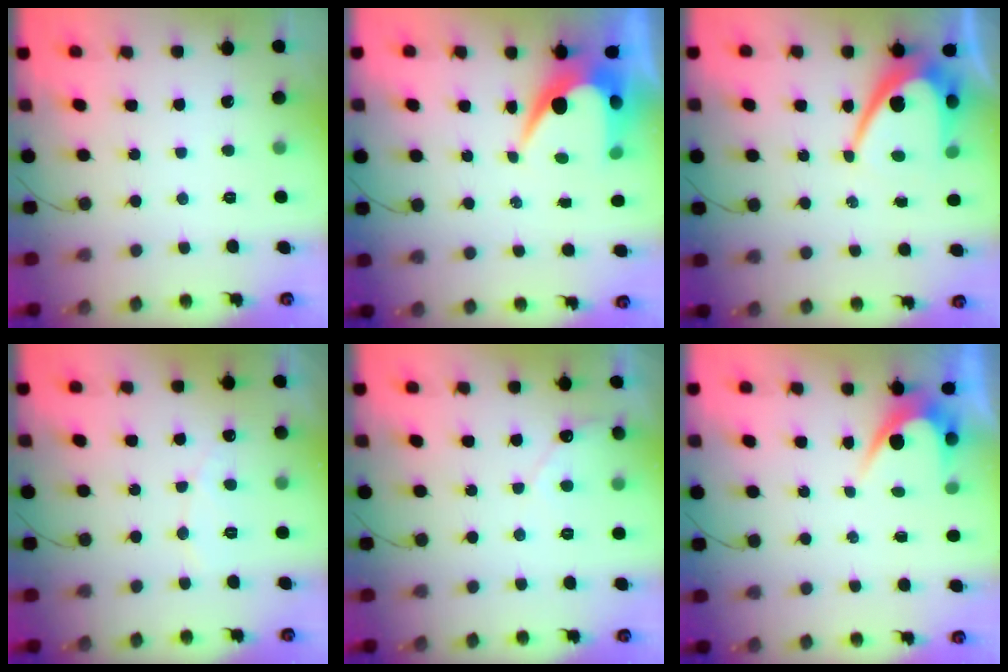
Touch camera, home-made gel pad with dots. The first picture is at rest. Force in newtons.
{"total": 8.2, "press": 8.1, "slide": 0.5}
{"total": 10.7, "press": 10.6, "slide": 0.9}
{"total": 4.5, "press": 4.5, "slide": 0.3}
{"total": 4.5, "press": 4.5, "slide": 0.4}
{"total": 3.8, "press": 3.8, "slide": 0.2}